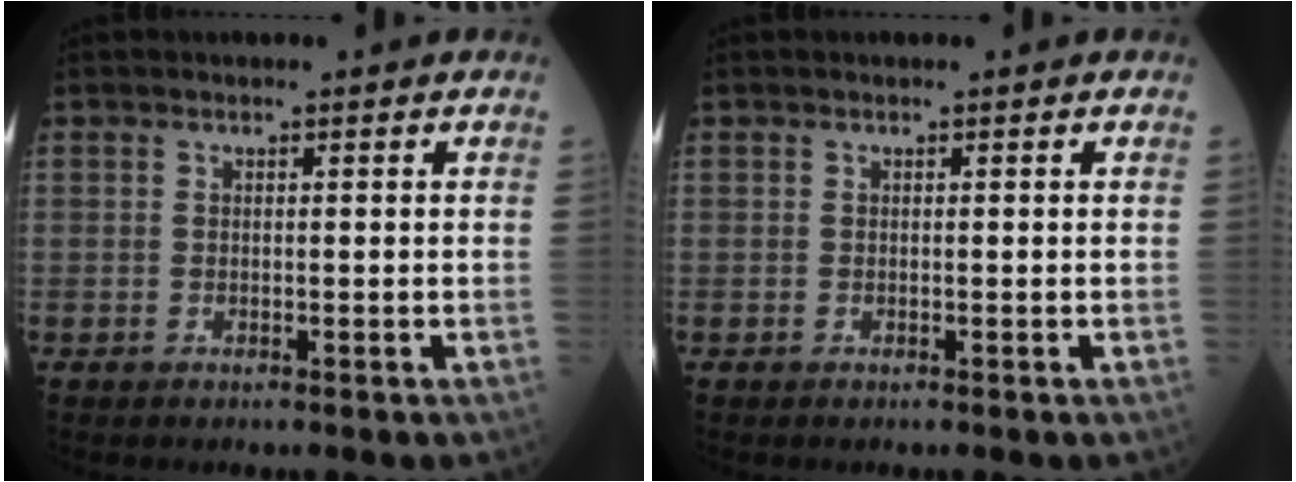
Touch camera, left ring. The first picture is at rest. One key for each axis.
{"total": 0.0}